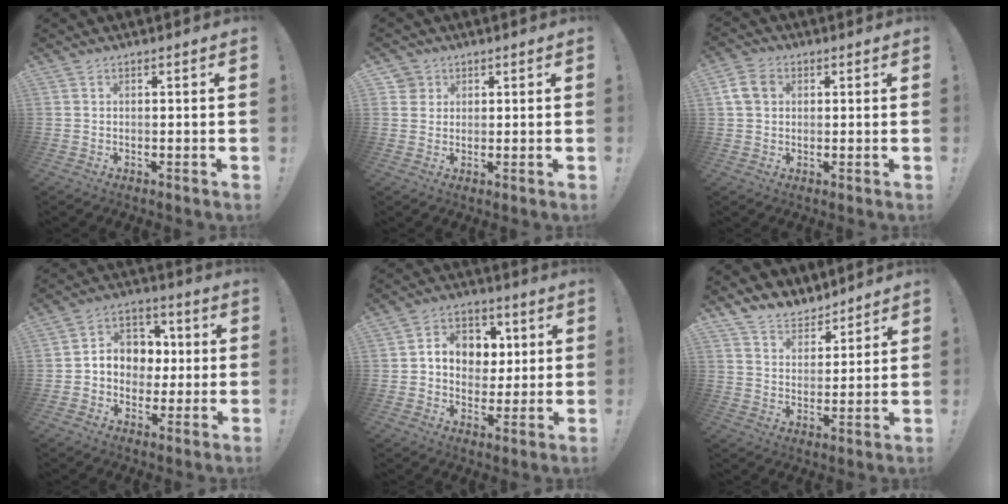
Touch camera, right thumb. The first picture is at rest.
{"total": 3.2, "force": [1.5, 2.8, 0.4], "torque": [-0.003, -0.004, 0.027]}
{"total": 7.5, "force": [2.0, 5.8, 4.2], "torque": [-0.077, 0.010, 0.044]}
{"total": 9.8, "force": [-0.3, 9.0, 3.6], "torque": [-0.043, 0.008, 0.004]}
{"total": 10.7, "force": [2.4, 9.4, 4.5], "torque": [-0.065, -0.001, 0.053]}
{"total": 7.5, "force": [6.4, 3.8, 1.0], "torque": [-0.028, -0.055, 0.126]}